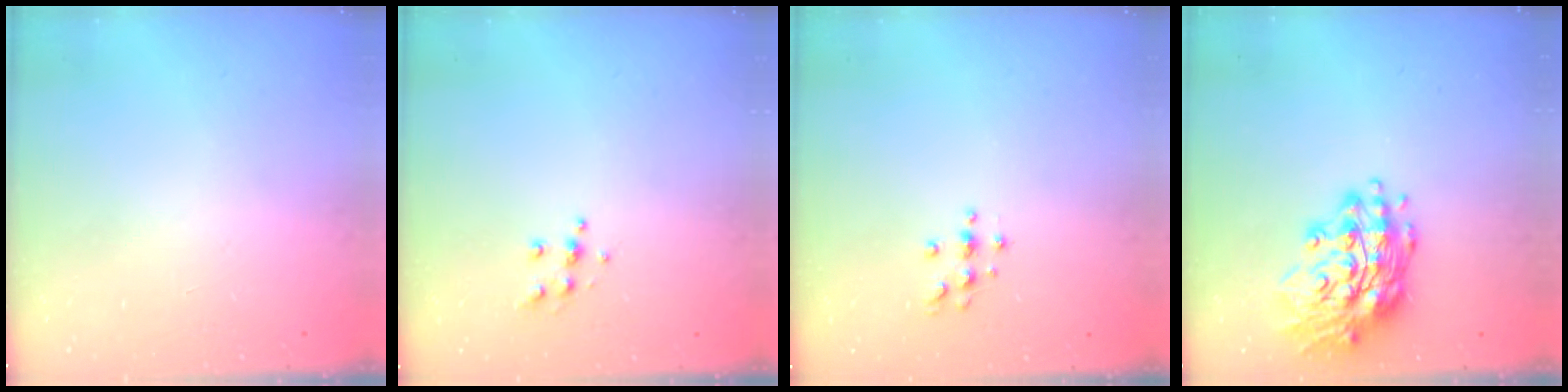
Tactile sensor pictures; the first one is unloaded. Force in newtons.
{"total": 5.1, "press": 5.1, "slide": 0.5}
{"total": 4.0, "press": 3.9, "slide": 0.5}
{"total": 16.9, "press": 16.6, "slide": 3.1}